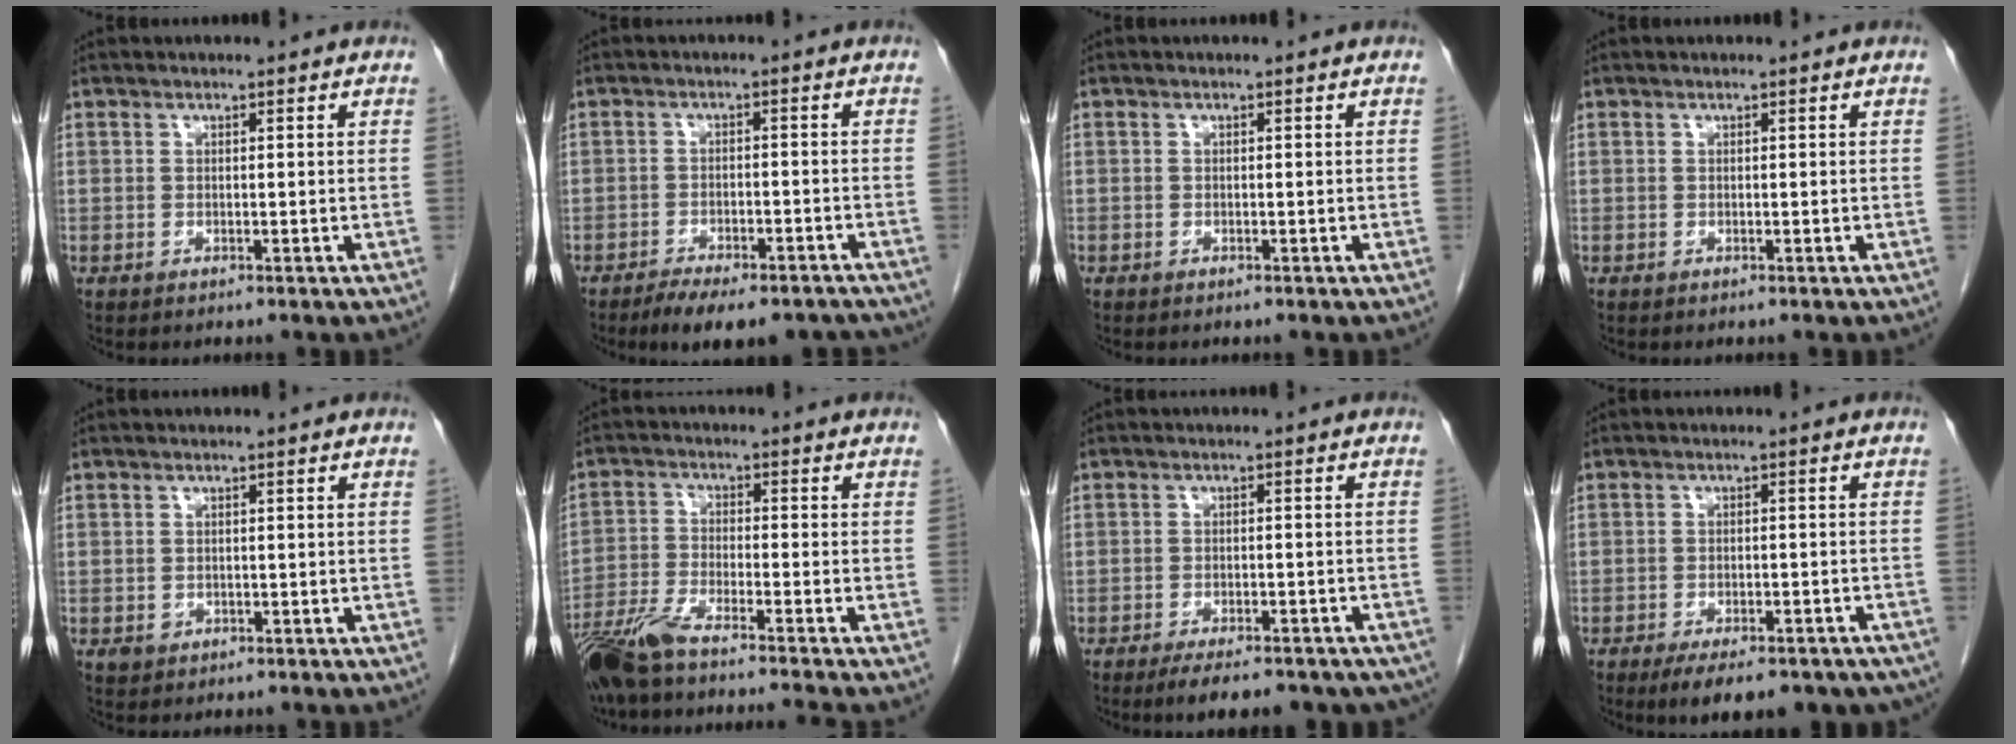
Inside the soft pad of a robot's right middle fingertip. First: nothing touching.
{"total": 11.2, "force": [-9.3, 3.6, 5.2], "torque": [-0.061, 0.012, -0.125]}
{"total": 0.0}
{"total": 0.0}
{"total": 1.3, "force": [-0.4, 1.2, 0.4], "torque": [-0.008, 0.003, 0.001]}
{"total": 11.2, "force": [-9.6, -0.8, 5.7], "torque": [-0.096, -0.025, -0.167]}
{"total": 13.1, "force": [-10.5, 4.4, 6.5], "torque": [-0.077, 0.004, -0.126]}
{"total": 14.3, "force": [-11.0, 5.2, 7.5], "torque": [-0.087, 0.003, -0.134]}